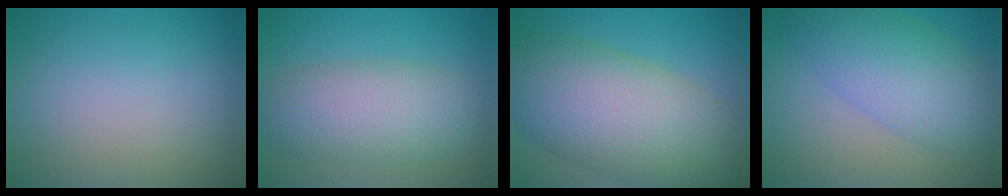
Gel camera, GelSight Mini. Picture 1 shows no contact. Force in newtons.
{"total": 6.4, "press": 6.4, "slide": 0.2}
{"total": 11.6, "press": 11.6, "slide": 0.5}
{"total": 6.8, "press": 6.8, "slide": 0.3}